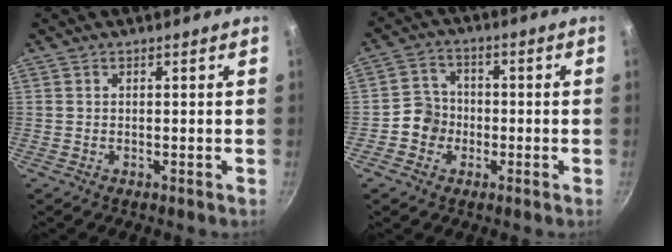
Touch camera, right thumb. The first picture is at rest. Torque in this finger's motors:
{"motor_torque": [0.59, 0.52, 0.69, -0.14, 0.07]}